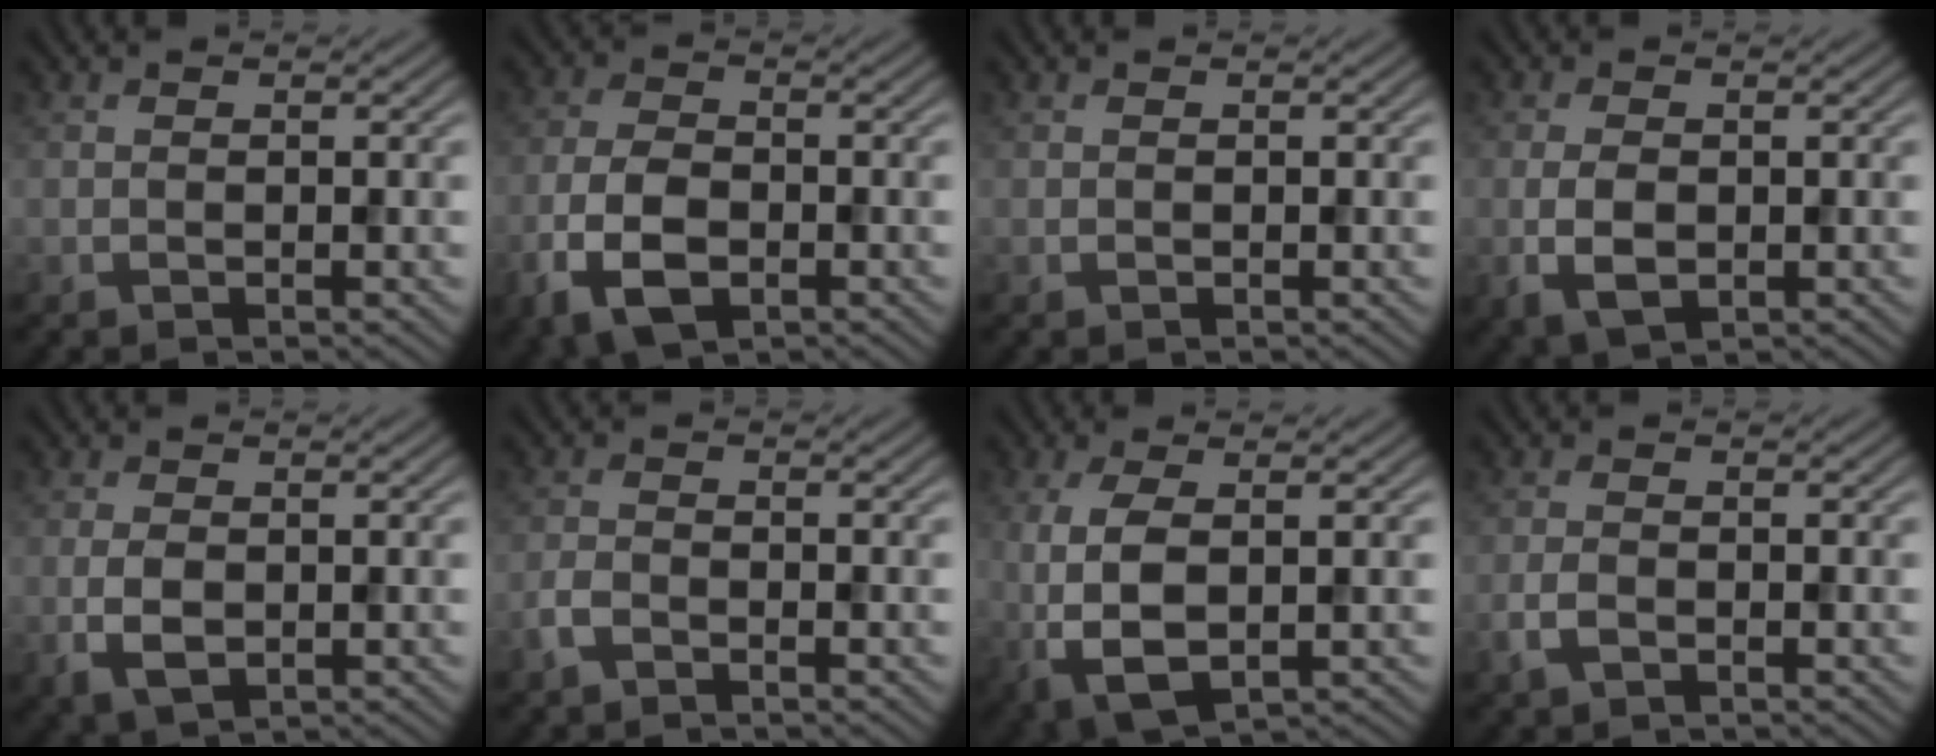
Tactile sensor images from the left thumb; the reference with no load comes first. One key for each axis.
{"total": 7.0, "fx": -3.0, "fy": 3.9, "fz": 5.0, "tx": -0.119, "ty": -0.011, "tz": -0.067}
{"total": 0.0}
{"total": 3.8, "fx": -0.7, "fy": 2.3, "fz": 3.0, "tx": -0.073, "ty": -0.009, "tz": -0.012}
{"total": 3.4, "fx": -0.5, "fy": 2.1, "fz": 2.7, "tx": -0.067, "ty": -0.009, "tz": -0.007}
{"total": 2.1, "fx": -1.5, "fy": 0.9, "fz": 1.2, "tx": -0.029, "ty": -0.001, "tz": -0.039}
{"total": 6.9, "fx": -0.9, "fy": 3.1, "fz": 6.2, "tx": -0.150, "ty": -0.010, "tz": -0.014}
{"total": 2.1, "fx": -1.2, "fy": 1.0, "fz": 1.4, "tx": -0.035, "ty": -0.002, "tz": -0.029}